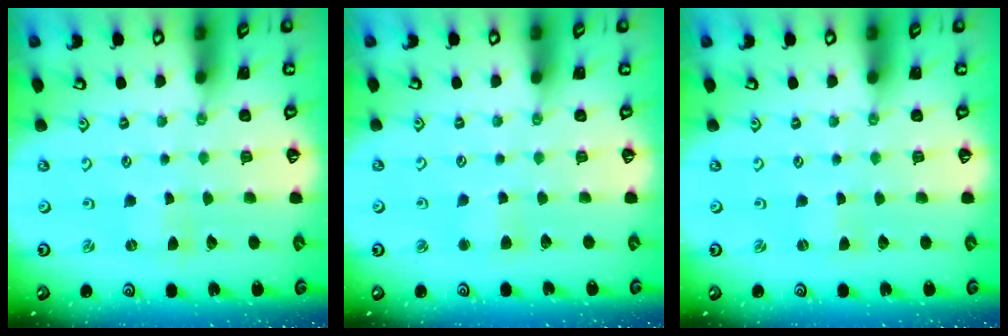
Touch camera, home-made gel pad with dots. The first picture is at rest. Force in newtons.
{"total": 4.0, "press": 4.0, "slide": 0.4}
{"total": 0.0}